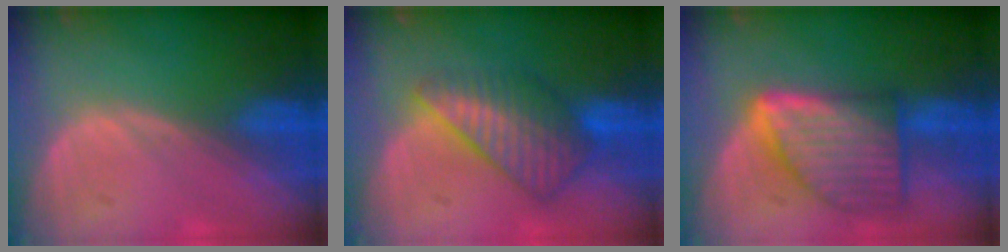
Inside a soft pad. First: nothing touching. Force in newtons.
{"total": 7.8, "press": 7.1, "slide": 3.4}
{"total": 9.4, "press": 9.3, "slide": 0.6}